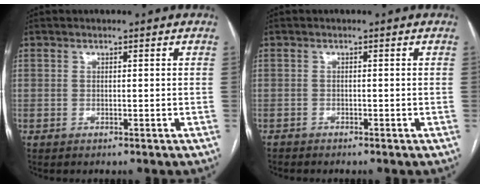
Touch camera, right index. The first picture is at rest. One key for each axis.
{"total": 1.0, "fx": -0.9, "fy": 0.3, "fz": -0.1, "tx": -0.002, "ty": 0.000, "tz": -0.019}